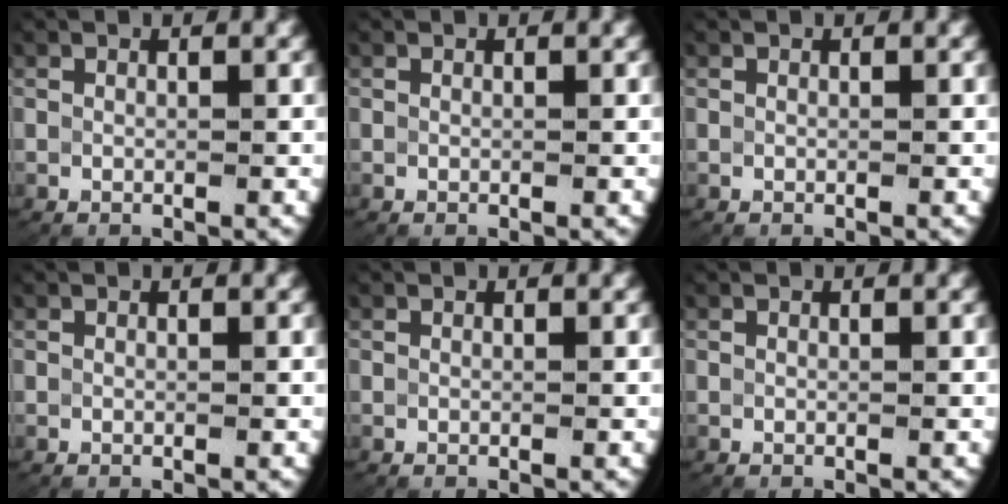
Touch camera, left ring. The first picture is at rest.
{"total": 0.0}
{"total": 0.0}
{"total": 0.0}
{"total": 0.0}
{"total": 0.0}